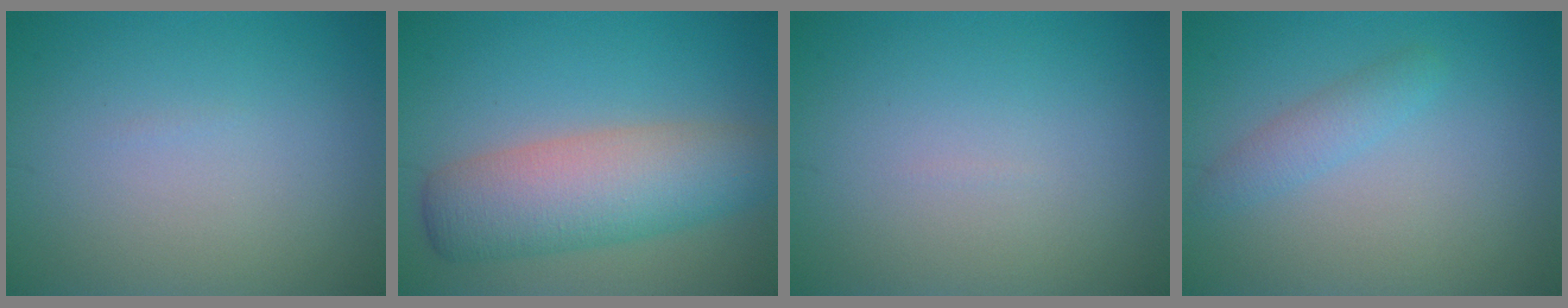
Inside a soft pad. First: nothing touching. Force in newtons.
{"total": 7.4, "press": 7.4, "slide": 0.2}
{"total": 0.0}
{"total": 1.8, "press": 1.8, "slide": 0.1}